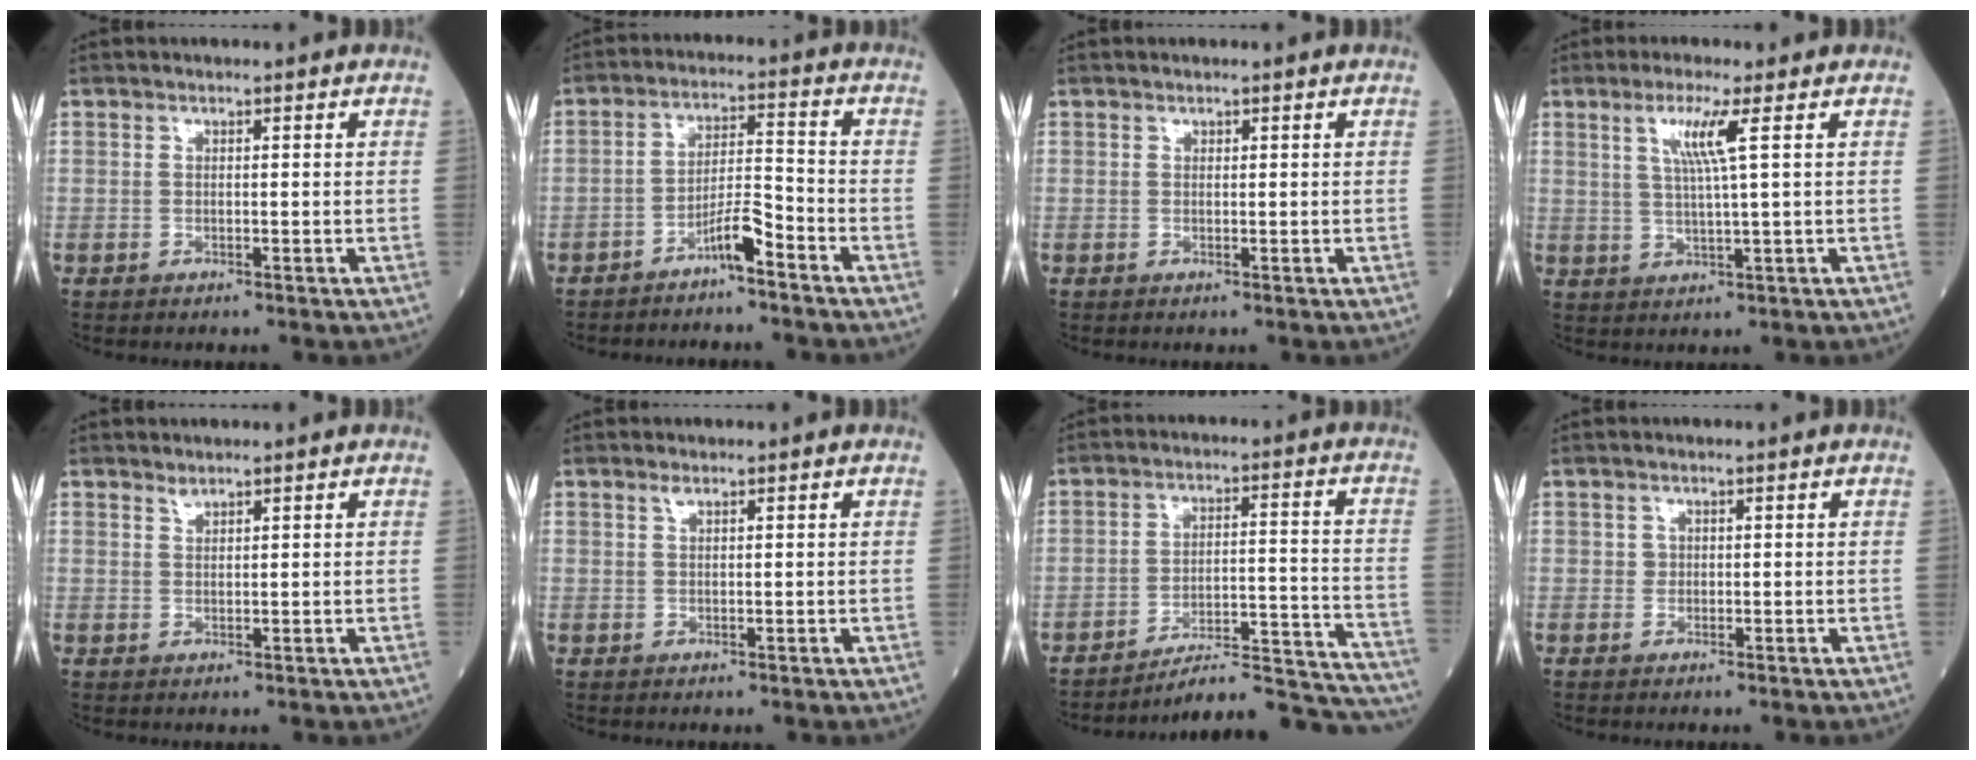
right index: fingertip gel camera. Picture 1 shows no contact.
{"total": 5.0, "force": [-3.7, 0.3, 3.4], "torque": [-0.059, 0.010, -0.067]}
{"total": 0.0}
{"total": 5.1, "force": [1.9, -0.8, 4.6], "torque": [-0.092, -0.001, 0.038]}
{"total": 0.9, "force": [0.9, 0.1, 0.2], "torque": [-0.005, -0.004, 0.017]}
{"total": 0.7, "force": [0.5, 0.1, 0.4], "torque": [-0.011, 0.001, 0.011]}
{"total": 18.2, "force": [-17.9, -0.4, 2.8], "torque": [-0.004, 0.024, -0.247]}
{"total": 0.6, "force": [0.0, 0.6, 0.0], "torque": [0.008, 0.005, -0.003]}